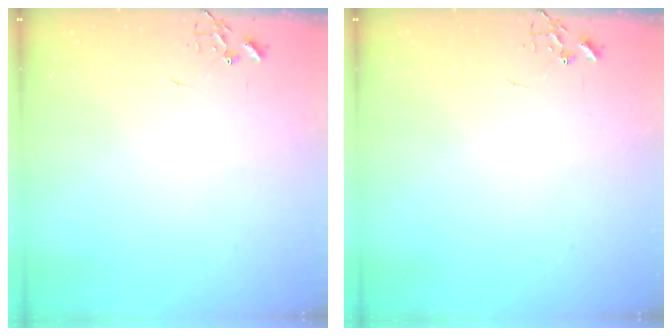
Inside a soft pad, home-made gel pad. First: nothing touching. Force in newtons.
{"total": 0.0}